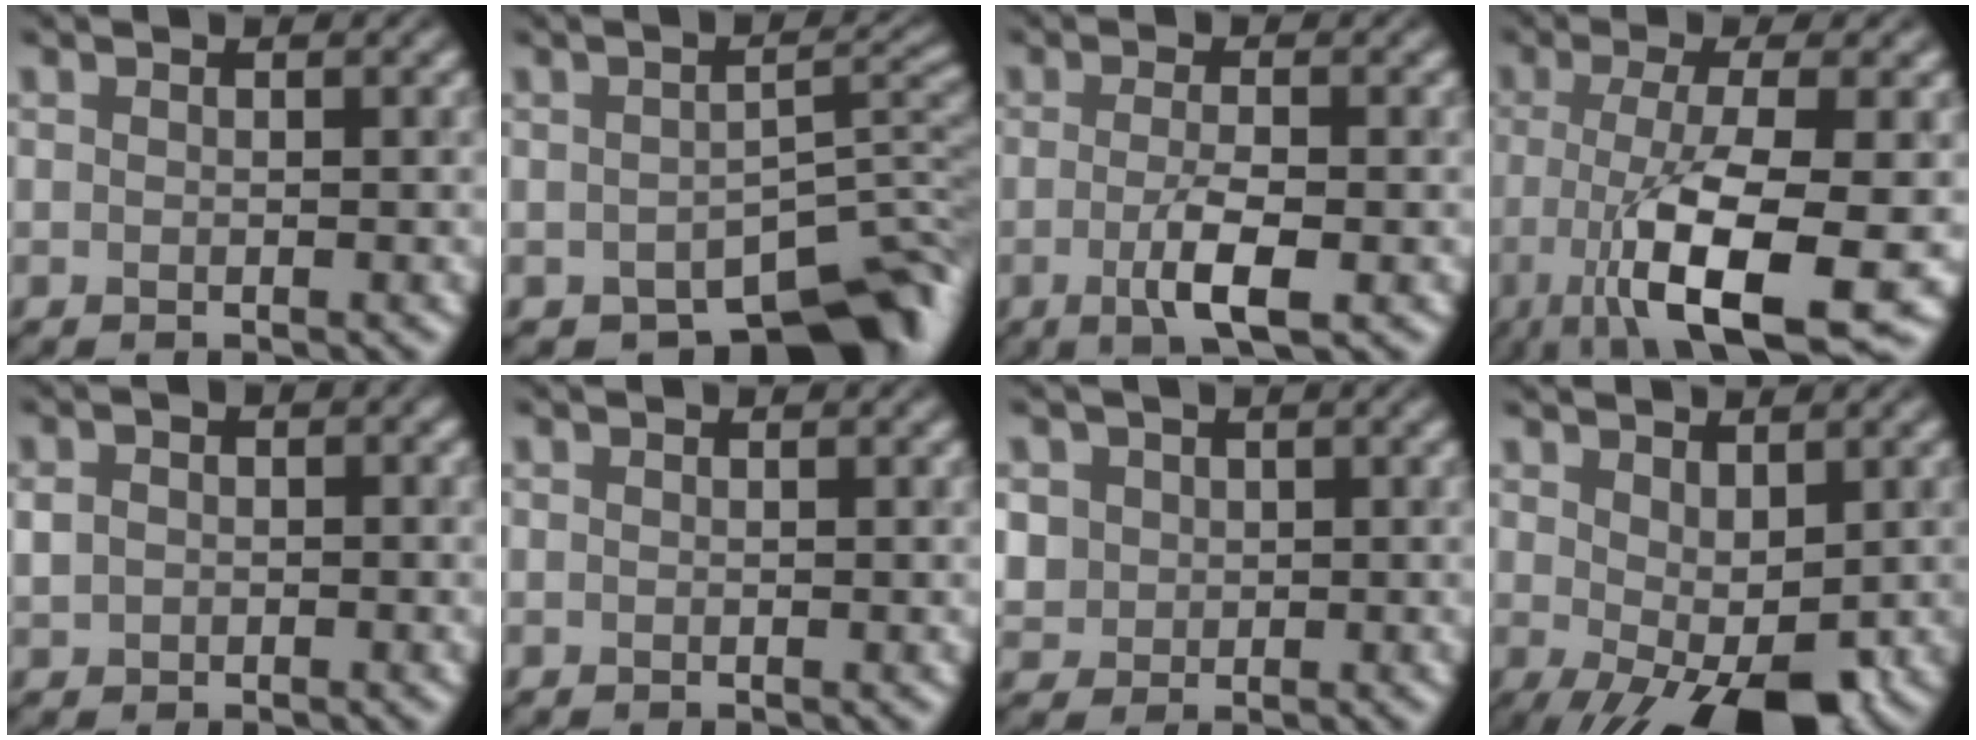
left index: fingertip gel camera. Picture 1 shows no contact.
{"total": 8.7, "force": [-5.5, 3.8, 5.5], "torque": [-0.055, -0.016, -0.079]}
{"total": 3.9, "force": [-1.0, 0.8, 3.7], "torque": [-0.072, -0.007, -0.019]}
{"total": 11.0, "force": [-3.3, 2.9, 10.1], "torque": [-0.162, -0.013, -0.058]}
{"total": 2.0, "force": [0.1, 1.5, 1.2], "torque": [-0.023, 0.007, 0.000]}
{"total": 0.0}
{"total": 2.9, "force": [1.0, 2.6, 0.9], "torque": [-0.032, 0.007, 0.028]}
{"total": 7.1, "force": [-1.4, 3.0, 6.3], "torque": [-0.110, -0.006, -0.011]}